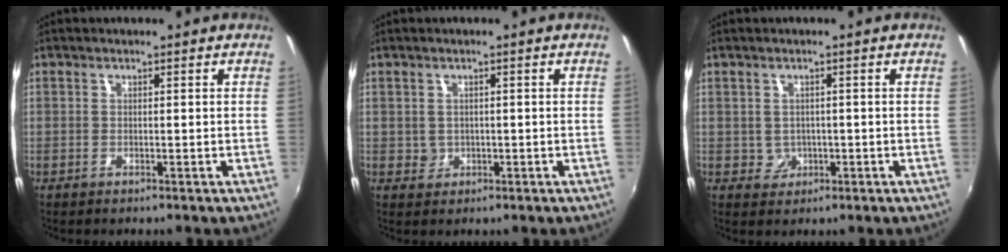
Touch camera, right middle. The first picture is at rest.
{"total": 1.7, "force": [0.1, 1.6, 0.3], "torque": [0.000, 0.001, 0.003]}
{"total": 2.4, "force": [-0.2, 2.4, 0.4], "torque": [-0.007, 0.003, 0.002]}